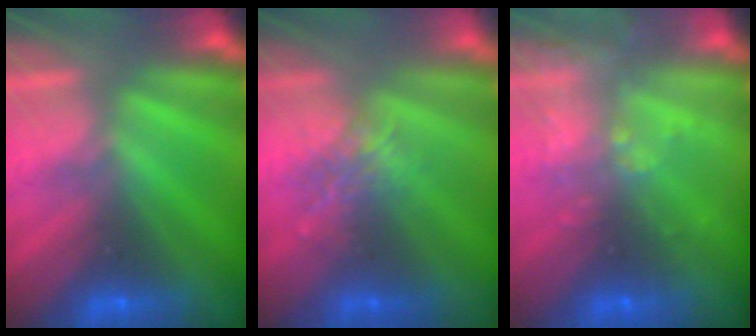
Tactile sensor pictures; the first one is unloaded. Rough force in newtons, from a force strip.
{"total": 2.0}
{"total": 6.9}